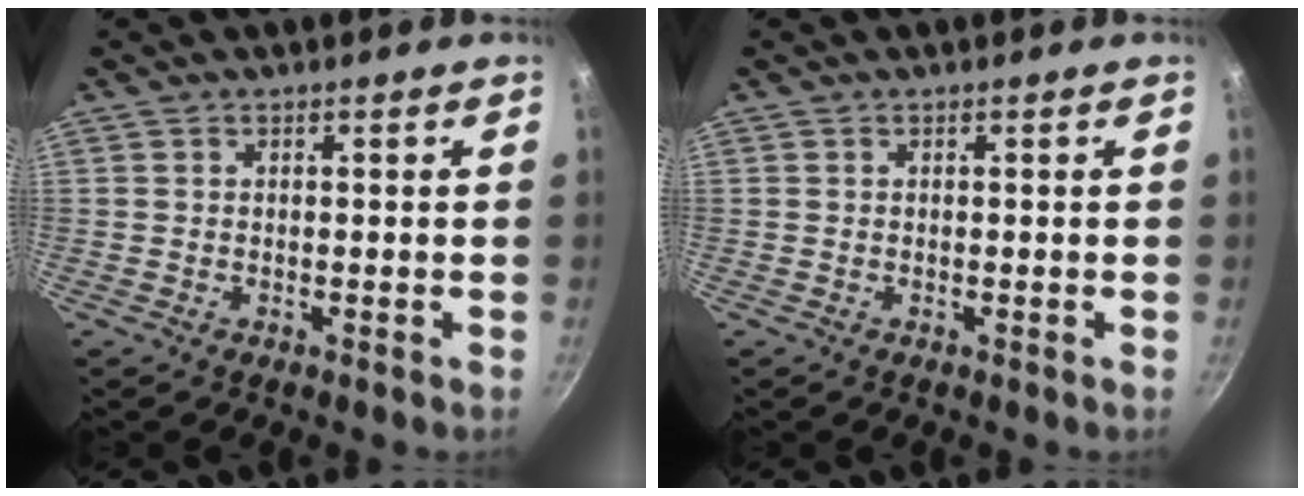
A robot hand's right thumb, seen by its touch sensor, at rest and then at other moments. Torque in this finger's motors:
{"motor_torque": [-0.05, 0.04, 0.11, -0.28, 0.00]}